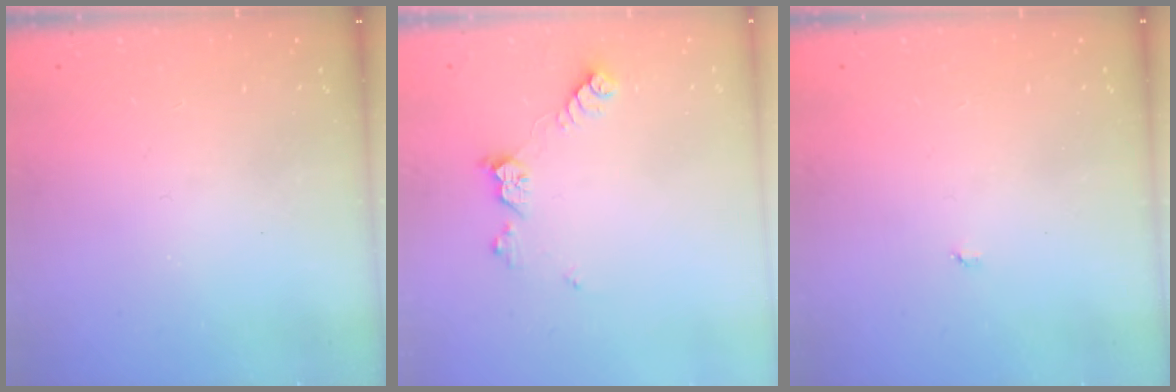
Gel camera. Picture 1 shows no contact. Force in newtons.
{"total": 8.8, "press": 8.8, "slide": 0.4}
{"total": 2.9, "press": 2.9, "slide": 0.3}